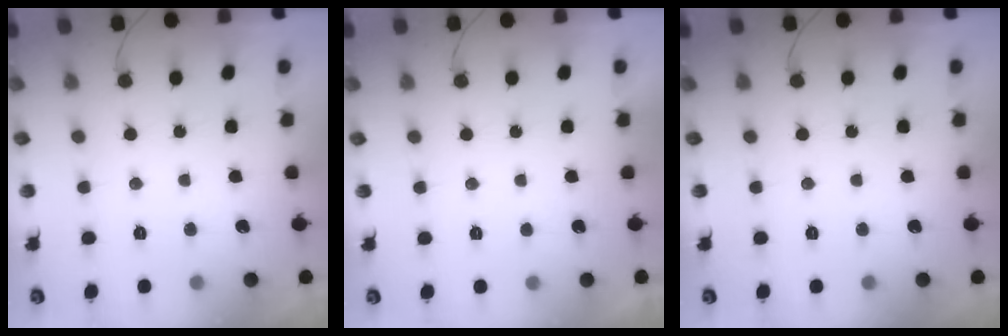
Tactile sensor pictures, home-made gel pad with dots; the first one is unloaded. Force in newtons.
{"total": 2.3, "press": 2.3, "slide": 0.4}
{"total": 0.0}